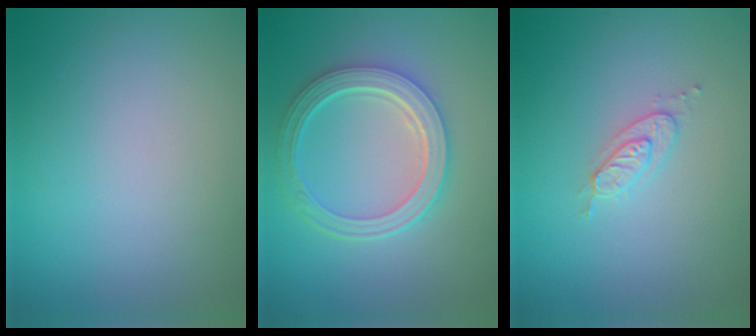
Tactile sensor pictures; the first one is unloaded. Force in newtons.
{"total": 5.6, "press": 4.1, "slide": 3.8}
{"total": 2.0, "press": 2.0, "slide": 0.4}